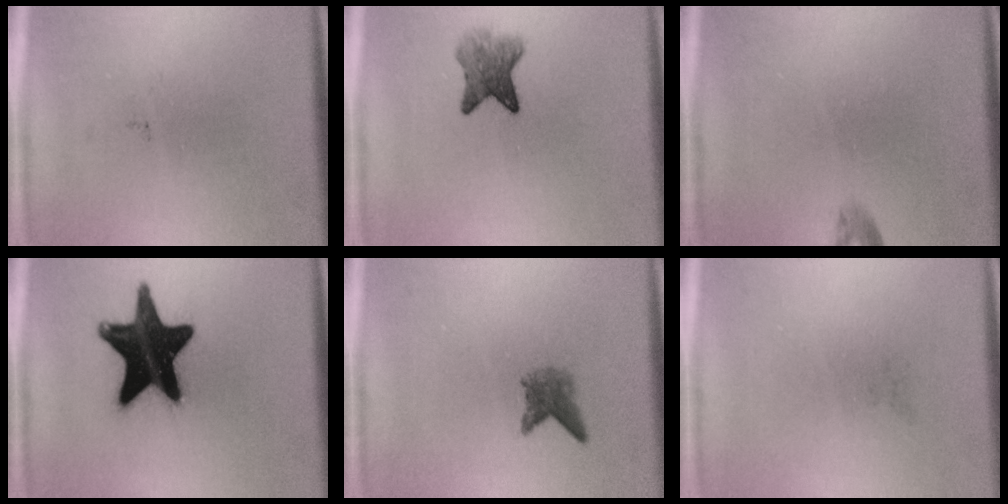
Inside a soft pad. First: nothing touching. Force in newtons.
{"total": 4.4}
{"total": 0.9}
{"total": 18.5}
{"total": 2.3}
{"total": 0.0}